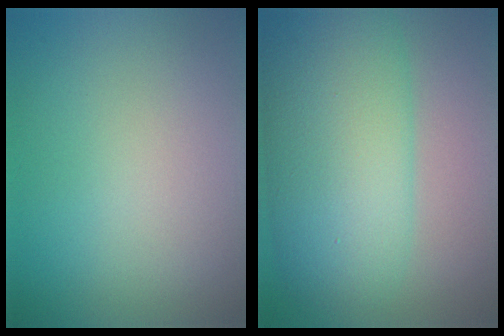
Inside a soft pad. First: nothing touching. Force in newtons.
{"total": 10.6, "press": 10.6, "slide": 0.2}